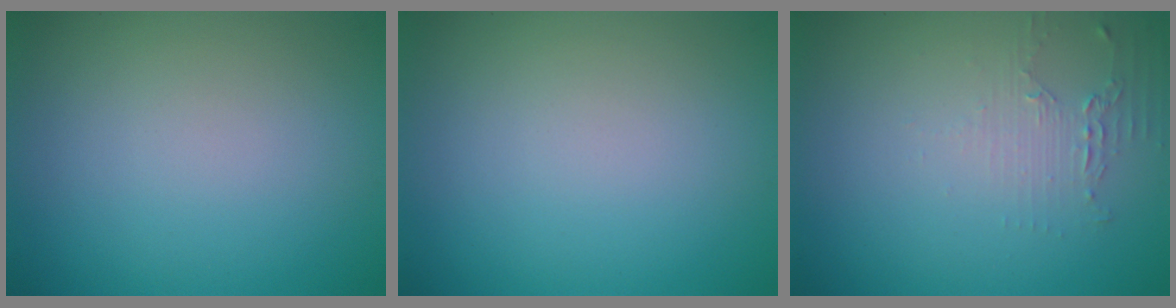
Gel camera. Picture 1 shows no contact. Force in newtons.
{"total": 0.0}
{"total": 1.5, "press": 1.5, "slide": 0.4}